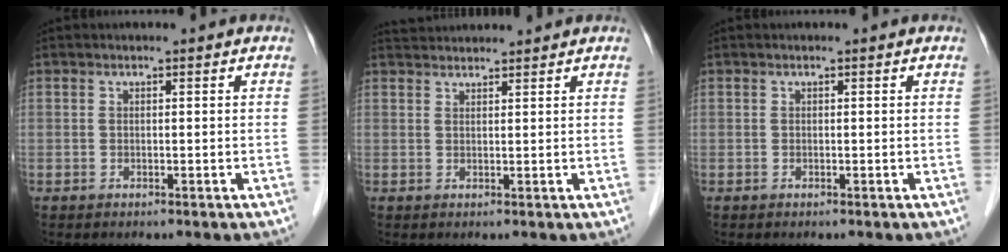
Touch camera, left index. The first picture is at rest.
{"total": 3.3, "force": [3.3, 0.1, 0.3], "torque": [-0.009, 0.032, 0.063]}
{"total": 0.0}